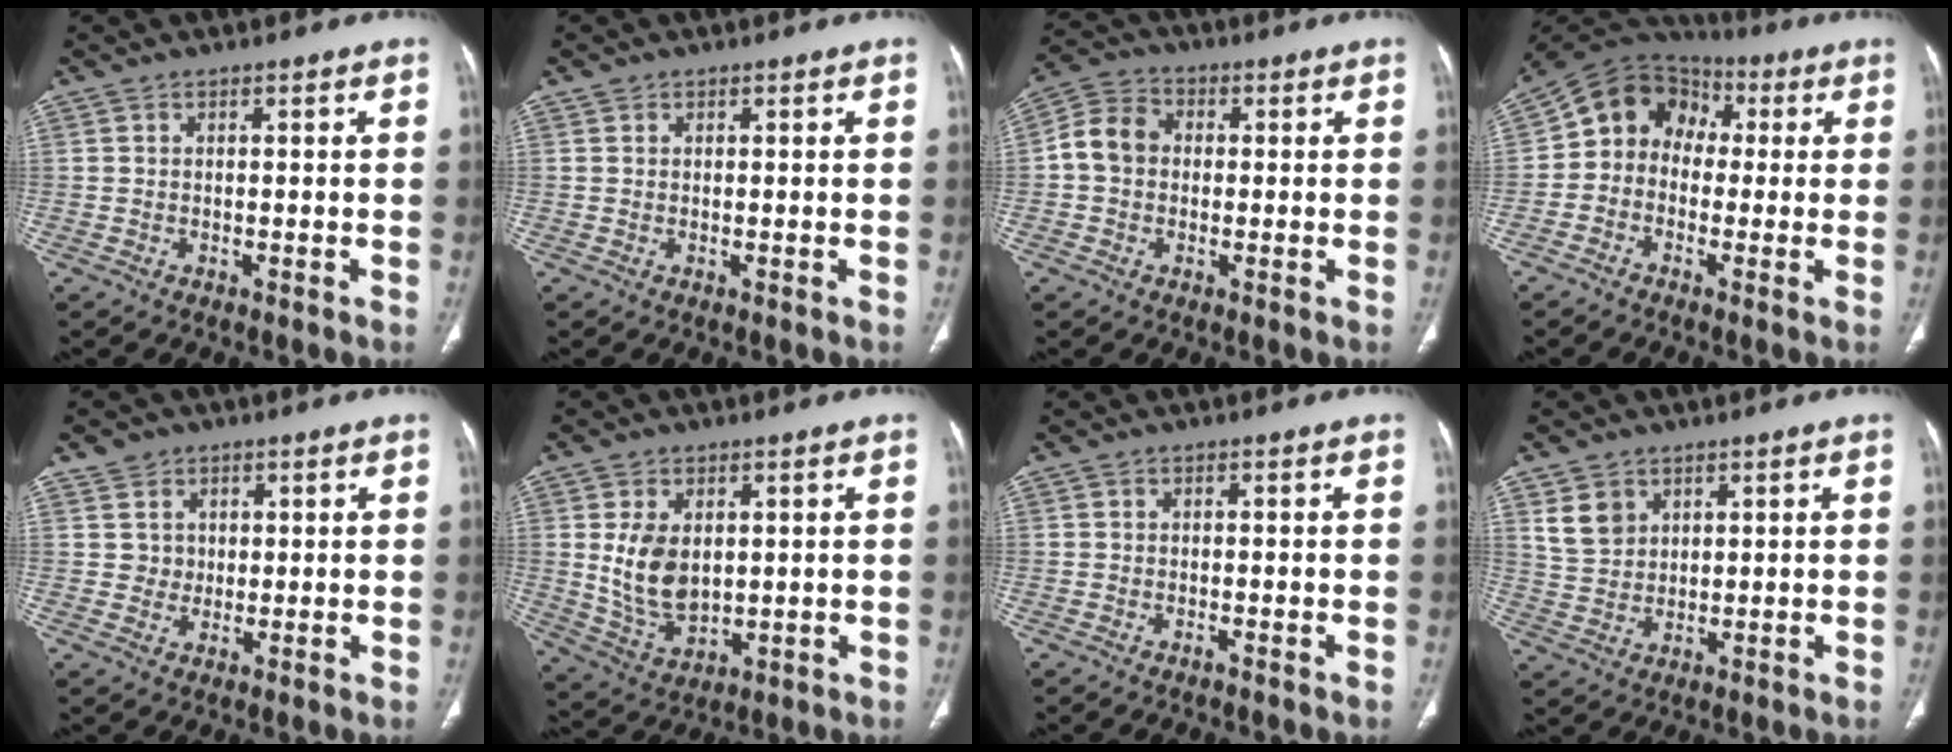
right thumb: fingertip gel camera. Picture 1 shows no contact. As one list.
[{"total": 0.6, "force": [0.3, 0.5, 0.0], "torque": [0.004, 0.000, 0.004]}, {"total": 7.3, "force": [0.0, 6.1, 4.0], "torque": [-0.063, 0.023, -0.012]}, {"total": 11.3, "force": [0.6, 9.5, 6.1], "torque": [-0.072, 0.042, -0.009]}, {"total": 4.2, "force": [1.5, 3.9, 0.3], "torque": [0.017, -0.005, 0.027]}, {"total": 9.9, "force": [1.3, 6.5, 7.4], "torque": [-0.117, -0.013, 0.043]}, {"total": 0.5, "force": [-0.5, 0.2, 0.2], "torque": [-0.002, 0.001, -0.011]}, {"total": 5.5, "force": [2.9, 4.2, 2.2], "torque": [-0.023, -0.010, 0.066]}]